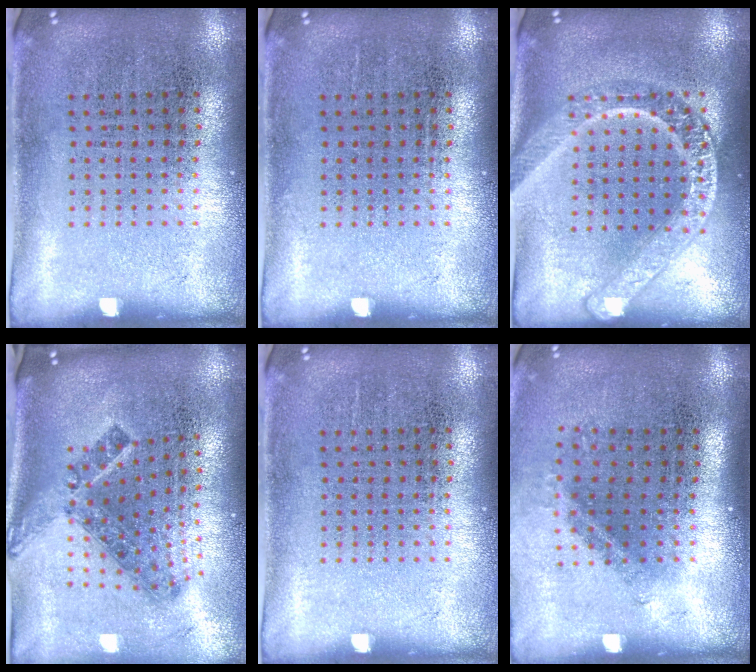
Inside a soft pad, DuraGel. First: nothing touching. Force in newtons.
{"total": 0.0}
{"total": 2.9, "press": 2.9, "slide": 0.4}
{"total": 1.5, "press": 1.1, "slide": 1.1}
{"total": 0.0}
{"total": 1.5, "press": 0.9, "slide": 1.2}